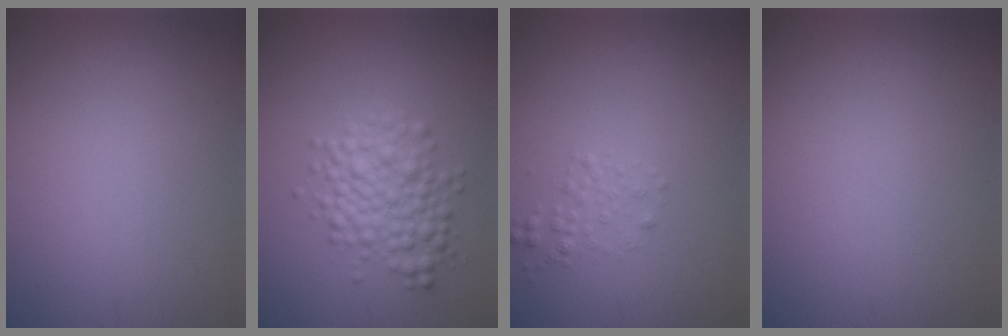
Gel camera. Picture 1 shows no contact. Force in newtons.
{"total": 4.1, "press": 4.1, "slide": 0.0}
{"total": 1.2, "press": 1.2, "slide": 0.1}
{"total": 0.0}